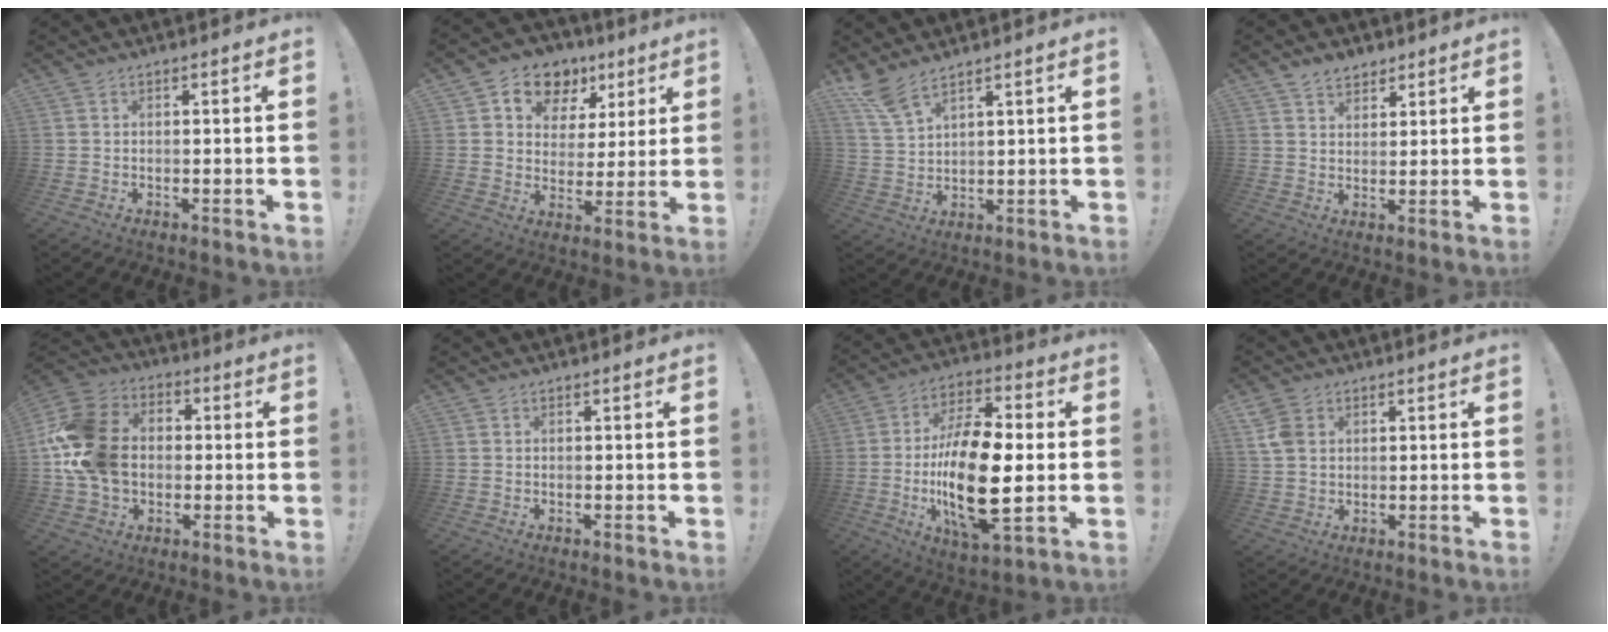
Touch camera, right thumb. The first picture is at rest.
{"total": 10.8, "force": [5.7, 8.5, 3.7], "torque": [-0.064, -0.028, 0.110]}
{"total": 7.0, "force": [5.4, 1.5, 4.1], "torque": [-0.086, -0.026, 0.104]}
{"total": 5.1, "force": [3.9, 3.1, 1.0], "torque": [-0.007, -0.021, 0.072]}
{"total": 19.5, "force": [0.0, 15.5, 11.8], "torque": [-0.202, 0.016, 0.009]}
{"total": 0.0}
{"total": 22.1, "force": [-2.5, 9.0, 20.1], "torque": [-0.383, -0.007, -0.043]}
{"total": 6.0, "force": [2.4, 4.3, 3.4], "torque": [-0.060, -0.002, 0.047]}